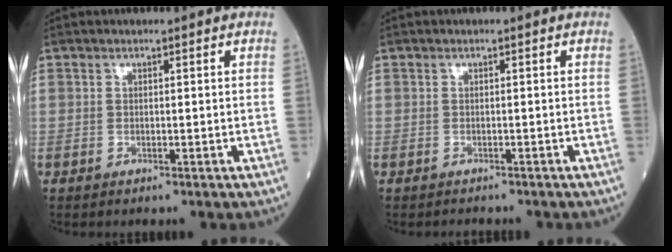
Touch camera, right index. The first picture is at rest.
{"total": 1.5, "force": [-1.5, 0.4, 0.3], "torque": [-0.007, -0.003, -0.018]}